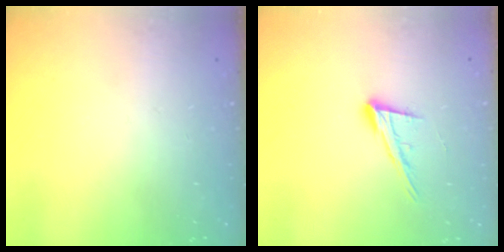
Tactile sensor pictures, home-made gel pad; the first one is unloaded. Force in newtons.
{"total": 12.3, "press": 12.0, "slide": 2.5}